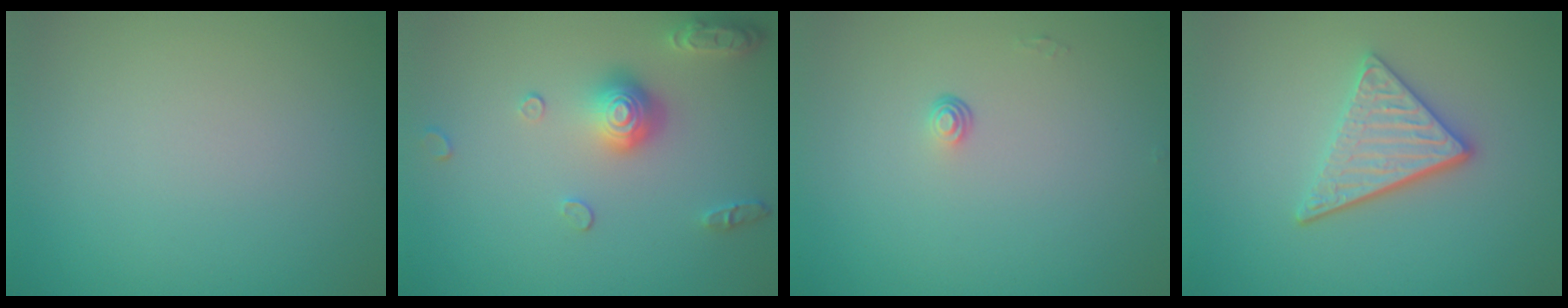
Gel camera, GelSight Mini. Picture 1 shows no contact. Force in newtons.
{"total": 3.6, "press": 2.9, "slide": 2.2}
{"total": 0.6, "press": 0.4, "slide": 0.5}
{"total": 3.8, "press": 3.1, "slide": 2.3}